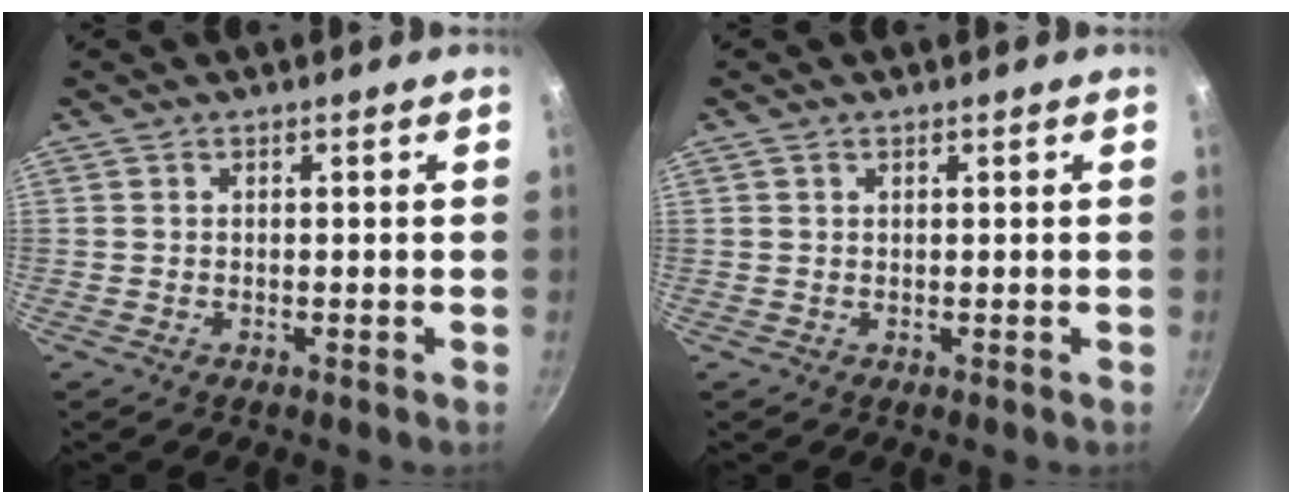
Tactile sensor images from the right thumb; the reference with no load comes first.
{"total": 0.7, "force": [0.4, 0.4, 0.3], "torque": [-0.004, 0.001, 0.008]}